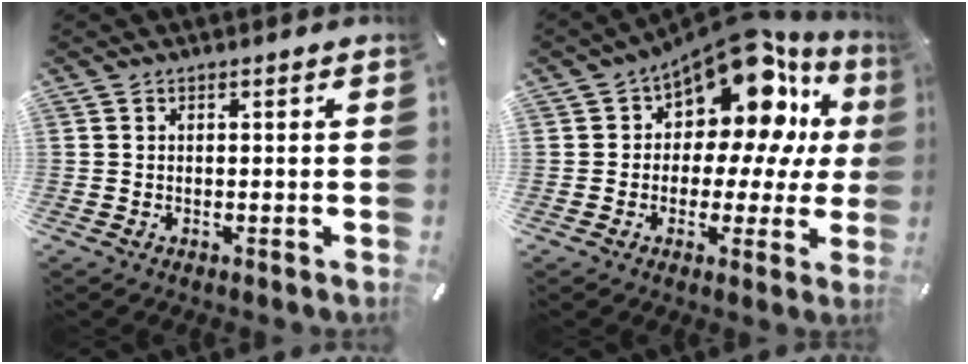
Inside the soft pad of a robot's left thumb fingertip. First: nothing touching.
{"total": 15.3, "force": [9.1, 7.9, 9.5], "torque": [-0.152, -0.076, 0.159]}